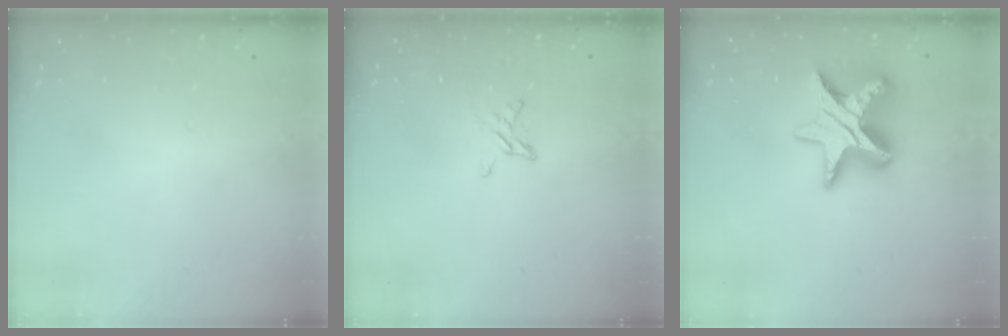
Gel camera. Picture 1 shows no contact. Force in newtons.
{"total": 2.9, "press": 2.9, "slide": 0.3}
{"total": 15.6, "press": 15.6, "slide": 1.2}